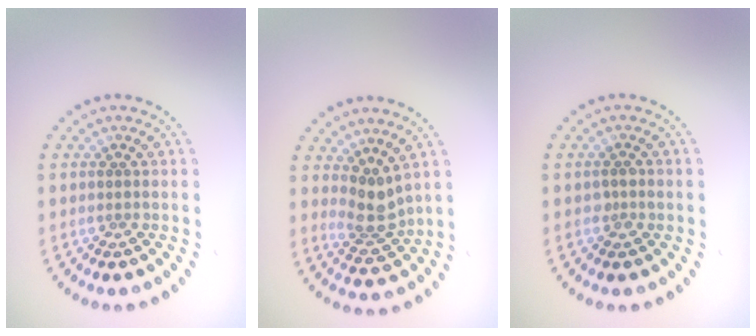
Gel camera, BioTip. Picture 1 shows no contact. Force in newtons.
{"total": 2.8, "press": 2.2, "slide": 1.8}
{"total": 0.7, "press": 0.7, "slide": 0.1}